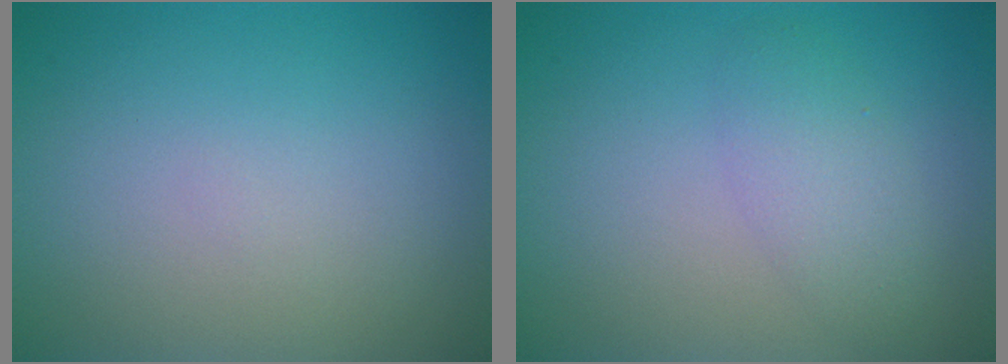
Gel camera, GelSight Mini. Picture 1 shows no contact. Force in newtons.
{"total": 2.4, "press": 2.4, "slide": 0.2}